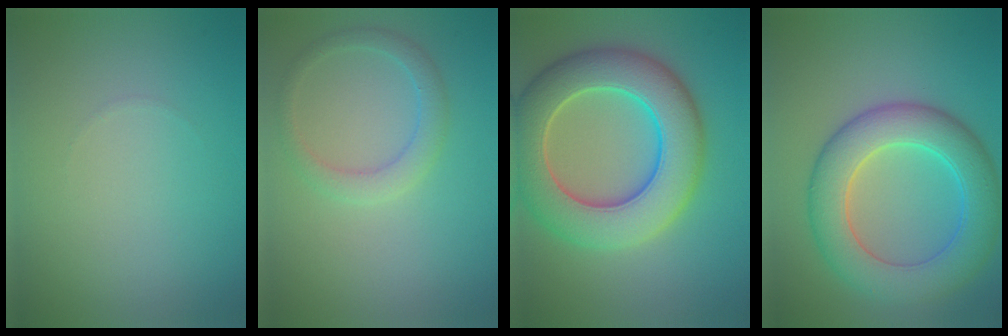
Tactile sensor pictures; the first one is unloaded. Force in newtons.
{"total": 2.3, "press": 2.3, "slide": 0.2}
{"total": 10.1, "press": 10.1, "slide": 0.8}
{"total": 7.6, "press": 7.6, "slide": 0.2}